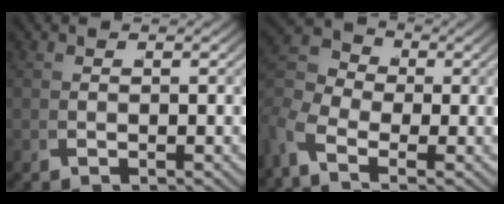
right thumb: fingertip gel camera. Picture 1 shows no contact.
{"total": 5.9, "force": [0.3, 4.0, 4.3], "torque": [-0.095, -0.011, 0.002]}